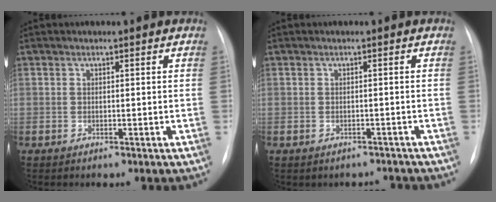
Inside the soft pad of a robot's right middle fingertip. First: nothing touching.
{"total": 2.4, "force": [-2.0, 1.3, -0.2], "torque": [0.002, 0.012, -0.025]}